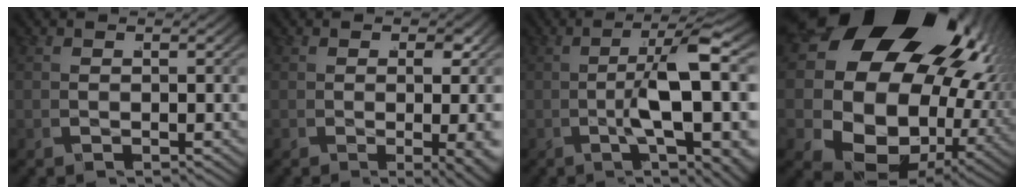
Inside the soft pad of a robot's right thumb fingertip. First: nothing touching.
{"total": 2.8, "force": [-0.4, 0.5, 2.7], "torque": [-0.034, -0.010, -0.003]}
{"total": 8.0, "force": [-0.4, 1.6, 7.9], "torque": [-0.135, 0.007, -0.013]}
{"total": 27.9, "force": [3.3, 19.3, 19.9], "torque": [-0.350, -0.024, 0.042]}